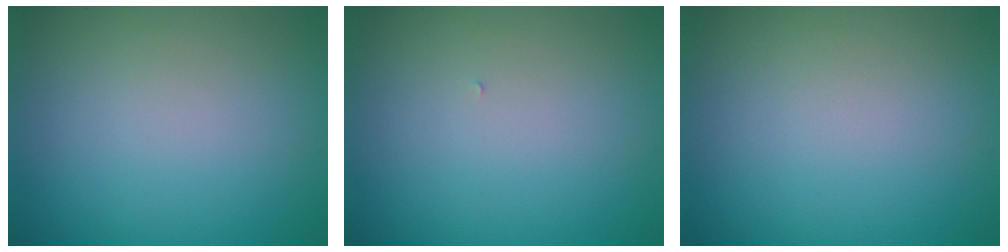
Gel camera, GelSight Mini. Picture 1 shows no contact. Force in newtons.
{"total": 0.0}
{"total": 0.0}